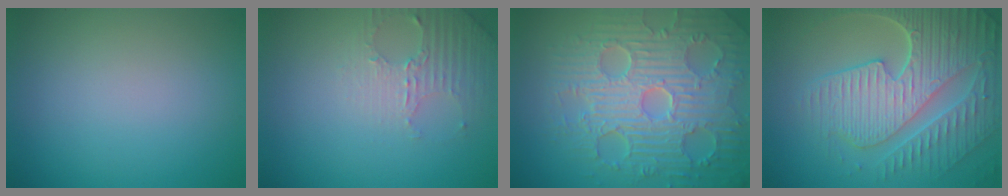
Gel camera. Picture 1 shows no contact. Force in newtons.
{"total": 3.0, "press": 2.9, "slide": 0.7}
{"total": 9.8, "press": 6.8, "slide": 7.1}
{"total": 8.8, "press": 6.4, "slide": 6.0}